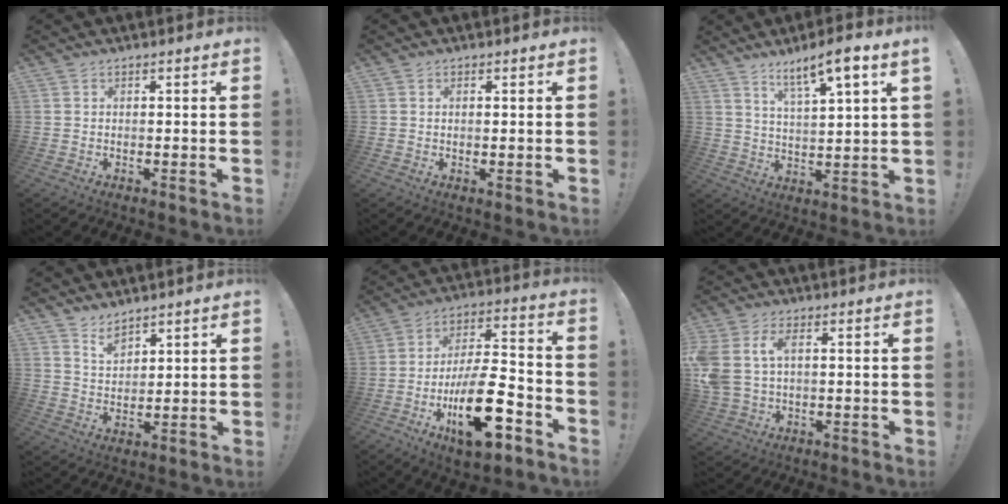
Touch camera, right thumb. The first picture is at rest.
{"total": 0.8, "force": [0.5, 0.3, 0.6], "torque": [-0.006, -0.001, 0.008]}
{"total": 8.7, "force": [6.4, 0.4, 6.0], "torque": [-0.097, -0.033, 0.102]}
{"total": 5.7, "force": [4.8, 2.5, 1.7], "torque": [-0.028, -0.030, 0.089]}
{"total": 21.7, "force": [-9.1, 8.8, 17.7], "torque": [-0.294, 0.059, -0.138]}
{"total": 8.5, "force": [1.8, 5.4, 6.3], "torque": [-0.139, 0.000, 0.036]}